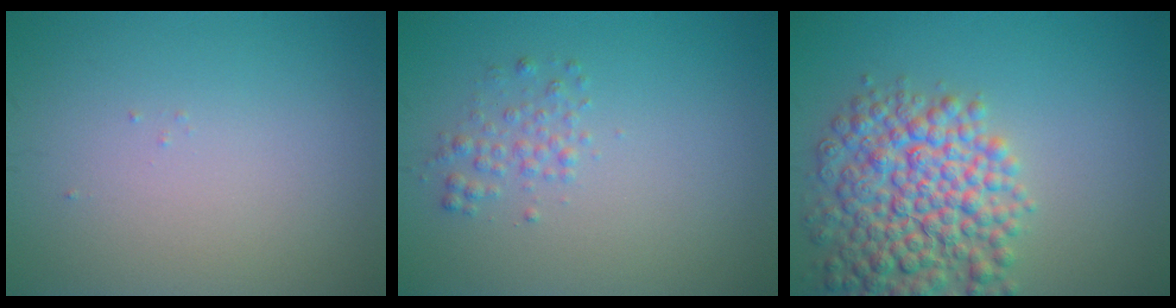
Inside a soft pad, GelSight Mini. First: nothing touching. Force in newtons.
{"total": 1.5, "press": 1.5, "slide": 0.1}
{"total": 8.4, "press": 8.4, "slide": 0.3}